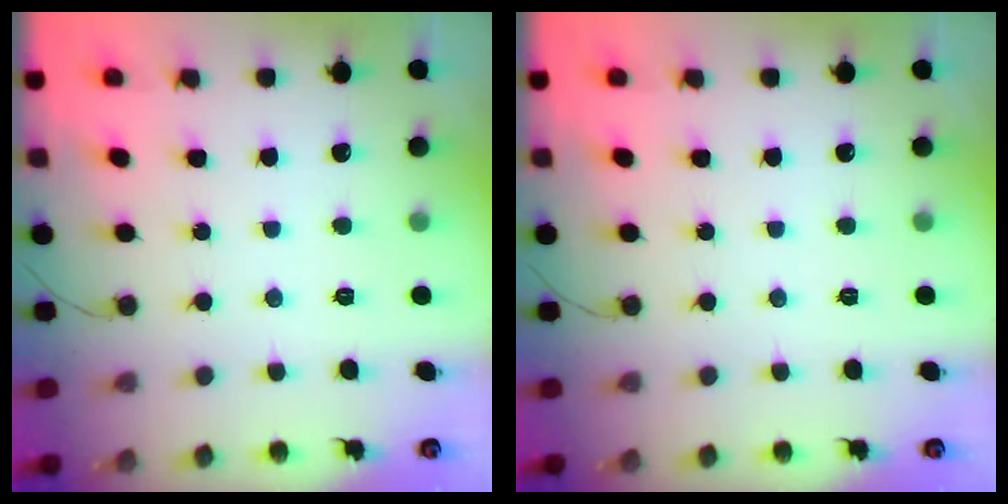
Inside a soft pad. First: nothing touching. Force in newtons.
{"total": 0.0}